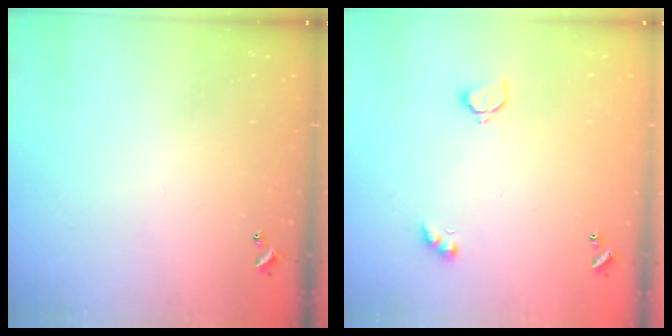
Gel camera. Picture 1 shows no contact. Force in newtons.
{"total": 3.3, "press": 3.3, "slide": 0.6}